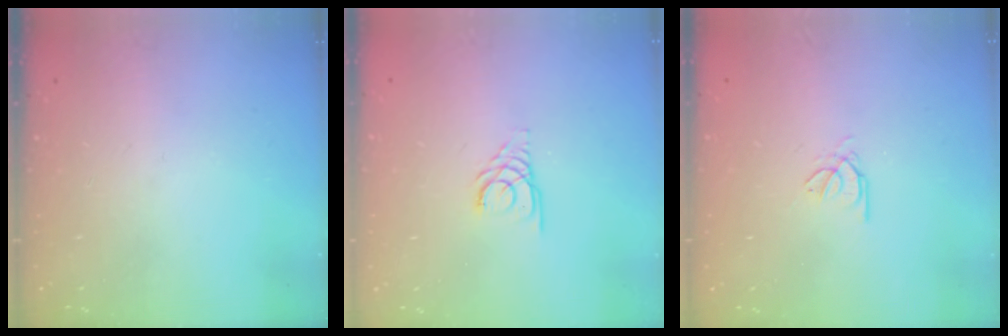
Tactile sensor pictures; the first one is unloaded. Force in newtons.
{"total": 2.7, "press": 2.7, "slide": 0.3}
{"total": 0.7, "press": 0.6, "slide": 0.4}